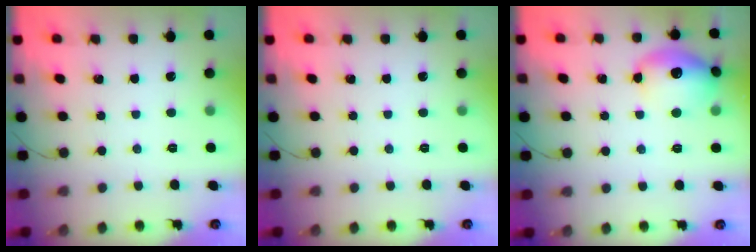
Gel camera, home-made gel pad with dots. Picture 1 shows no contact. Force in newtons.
{"total": 0.0}
{"total": 15.0, "press": 14.9, "slide": 1.5}